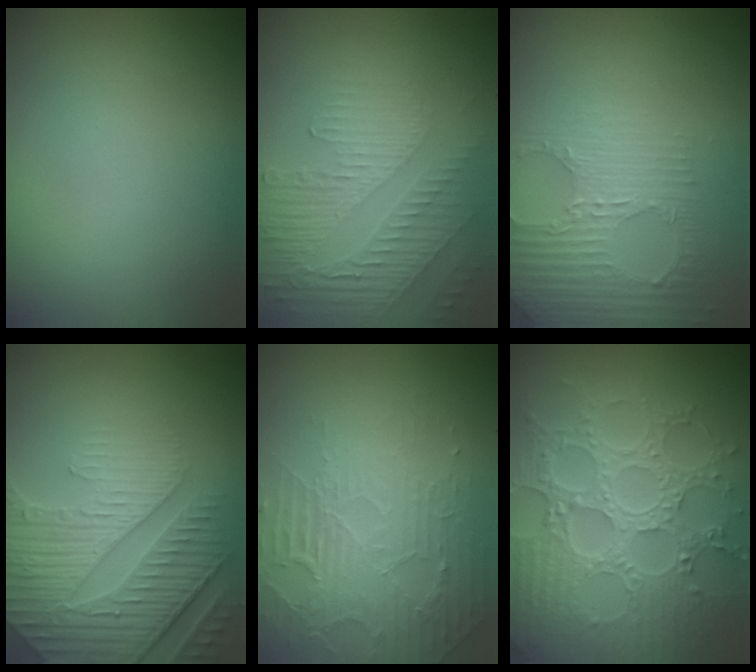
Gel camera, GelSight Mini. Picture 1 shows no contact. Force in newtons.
{"total": 5.5, "press": 3.3, "slide": 4.4}
{"total": 3.2, "press": 3.1, "slide": 0.7}
{"total": 8.0, "press": 5.8, "slide": 5.5}
{"total": 5.6, "press": 3.5, "slide": 4.4}
{"total": 8.8, "press": 6.4, "slide": 5.9}